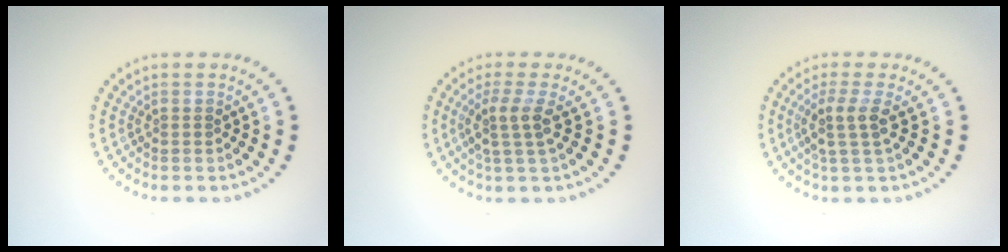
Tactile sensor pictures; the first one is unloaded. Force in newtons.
{"total": 2.6, "press": 2.0, "slide": 1.8}
{"total": 2.7, "press": 2.1, "slide": 1.7}